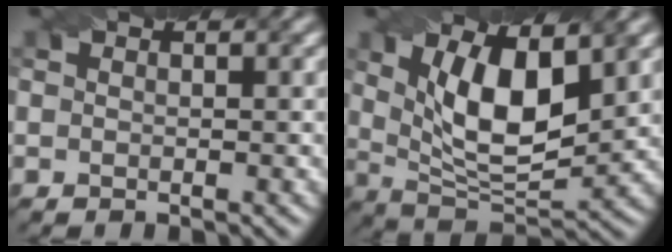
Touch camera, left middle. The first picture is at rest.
{"total": 9.3, "force": [2.8, 3.8, 8.0], "torque": [-0.140, -0.007, 0.047]}